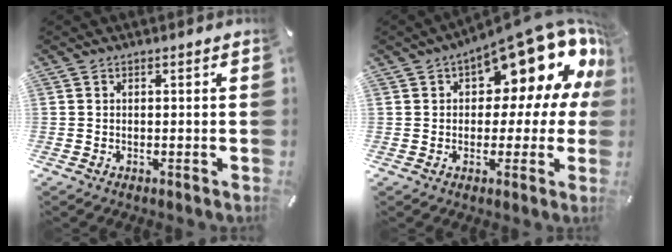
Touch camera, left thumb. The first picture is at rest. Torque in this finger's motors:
{"motor_torque": [0.86, 0.86, 1.17, 0.52, 0.18]}